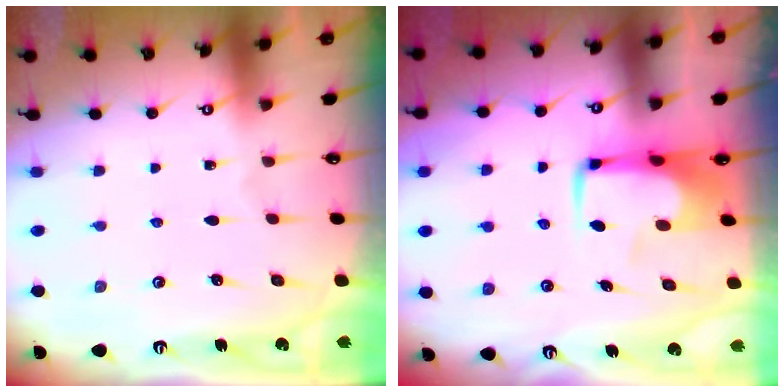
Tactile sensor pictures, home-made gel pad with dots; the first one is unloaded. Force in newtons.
{"total": 5.8, "press": 5.7, "slide": 1.1}